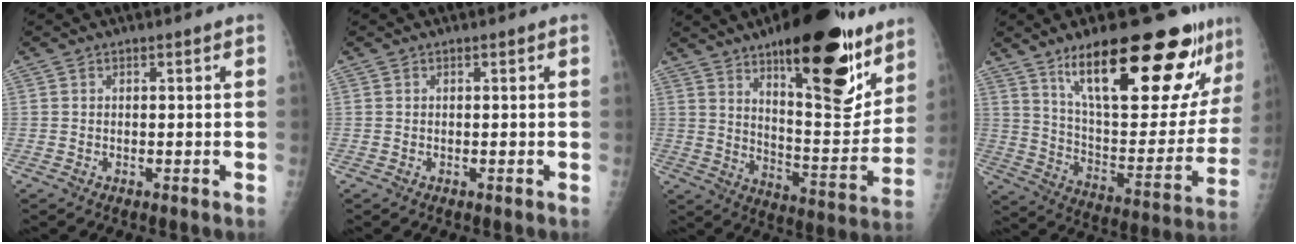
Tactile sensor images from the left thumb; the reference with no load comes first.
{"total": 0.0}
{"total": 24.9, "force": [14.8, 8.5, 18.1], "torque": [-0.214, -0.077, 0.223]}
{"total": 27.7, "force": [17.0, 8.1, 20.4], "torque": [-0.258, -0.060, 0.270]}